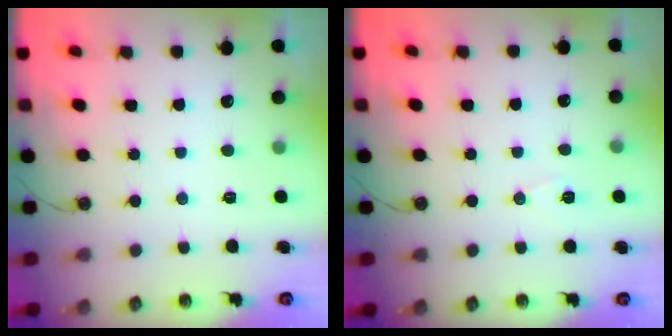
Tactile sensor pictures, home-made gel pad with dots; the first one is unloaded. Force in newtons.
{"total": 5.6, "press": 4.0, "slide": 3.9}